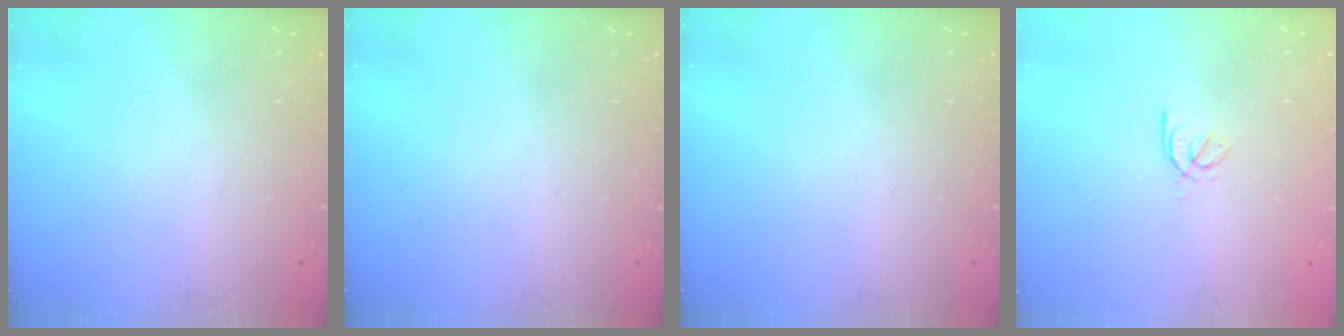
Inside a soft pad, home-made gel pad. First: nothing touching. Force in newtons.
{"total": 0.0}
{"total": 0.0}
{"total": 2.9, "press": 2.8, "slide": 0.8}